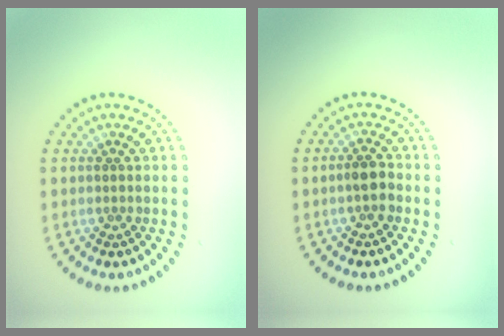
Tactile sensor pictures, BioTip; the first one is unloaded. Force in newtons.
{"total": 1.9, "press": 1.7, "slide": 0.8}